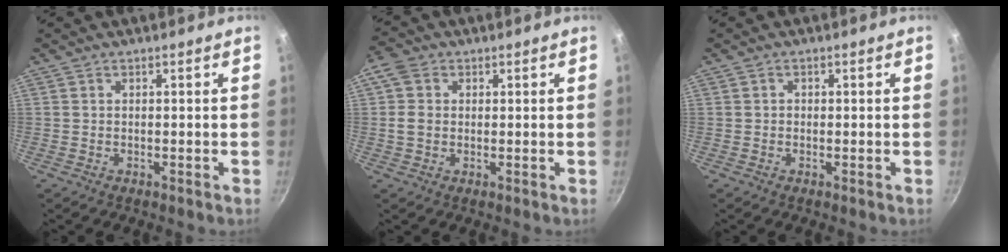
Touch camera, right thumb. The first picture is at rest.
{"total": 4.6, "force": [0.4, 3.7, 2.6], "torque": [-0.039, 0.005, -0.002]}
{"total": 1.2, "force": [-0.2, 1.1, 0.4], "torque": [-0.004, 0.003, -0.007]}